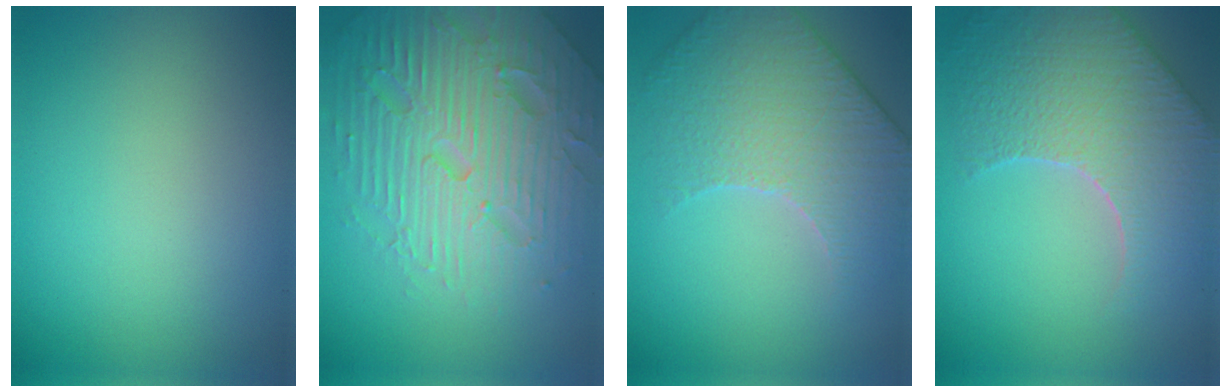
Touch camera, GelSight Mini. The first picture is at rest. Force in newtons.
{"total": 7.3, "press": 7.1, "slide": 1.5}
{"total": 4.6, "press": 4.6, "slide": 0.2}
{"total": 8.5, "press": 6.3, "slide": 5.8}